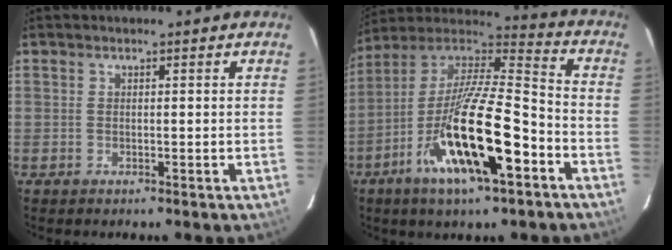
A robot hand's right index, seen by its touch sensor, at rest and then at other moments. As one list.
[{"total": 22.6, "force": [-10.2, 5.5, 19.4], "torque": [-0.356, -0.044, -0.189]}]